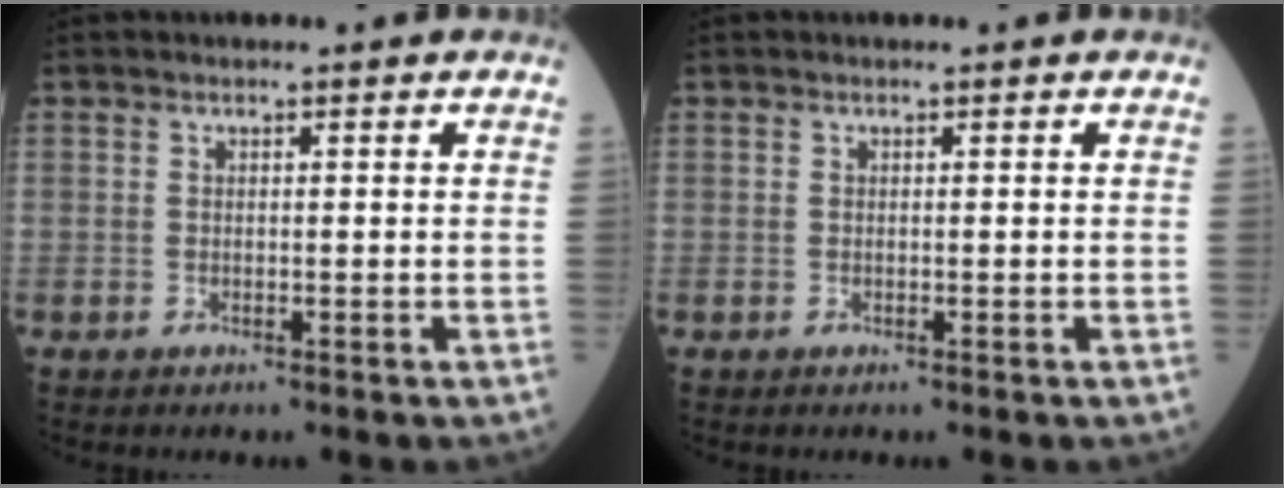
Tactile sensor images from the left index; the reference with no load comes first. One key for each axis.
{"total": 0.0}